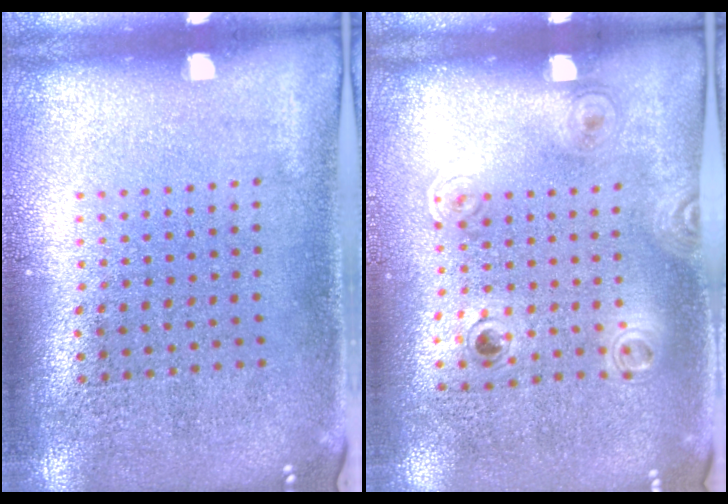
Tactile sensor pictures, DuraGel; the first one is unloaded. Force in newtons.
{"total": 1.1, "press": 0.8, "slide": 0.7}